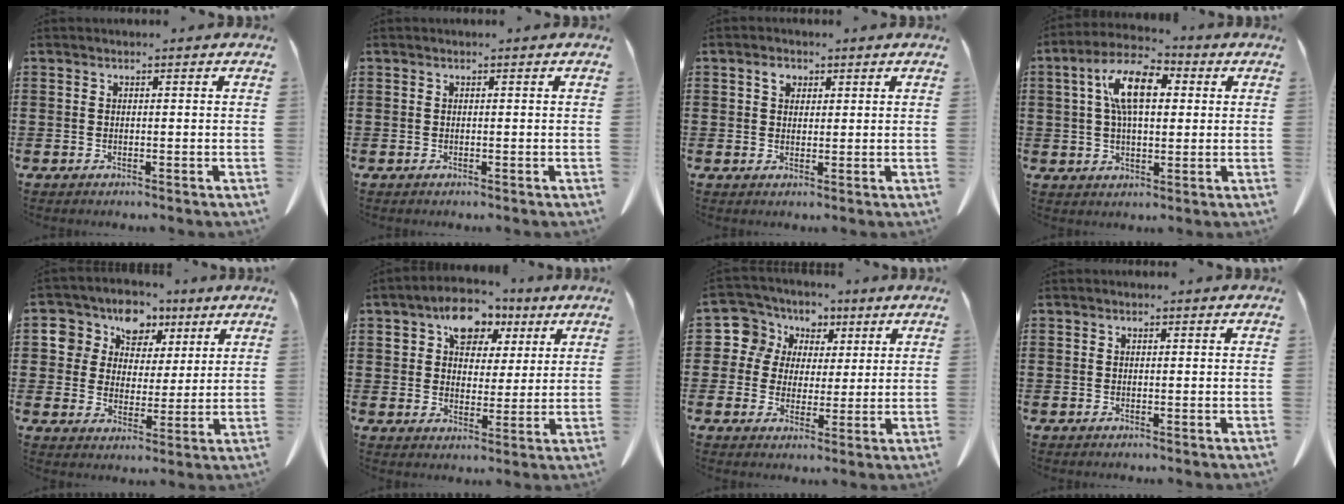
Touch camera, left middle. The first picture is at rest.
{"total": 0.0}
{"total": 2.4, "force": [1.2, 1.6, 1.3], "torque": [-0.022, 0.003, 0.019]}
{"total": 9.6, "force": [2.8, 4.7, 7.9], "torque": [-0.170, 0.018, 0.046]}
{"total": 8.0, "force": [4.7, 6.4, 1.5], "torque": [-0.069, -0.014, 0.083]}
{"total": 8.0, "force": [4.6, 5.5, 3.6], "torque": [-0.076, 0.008, 0.079]}
{"total": 7.5, "force": [2.6, 6.9, 1.1], "torque": [-0.059, -0.002, 0.046]}
{"total": 0.0}